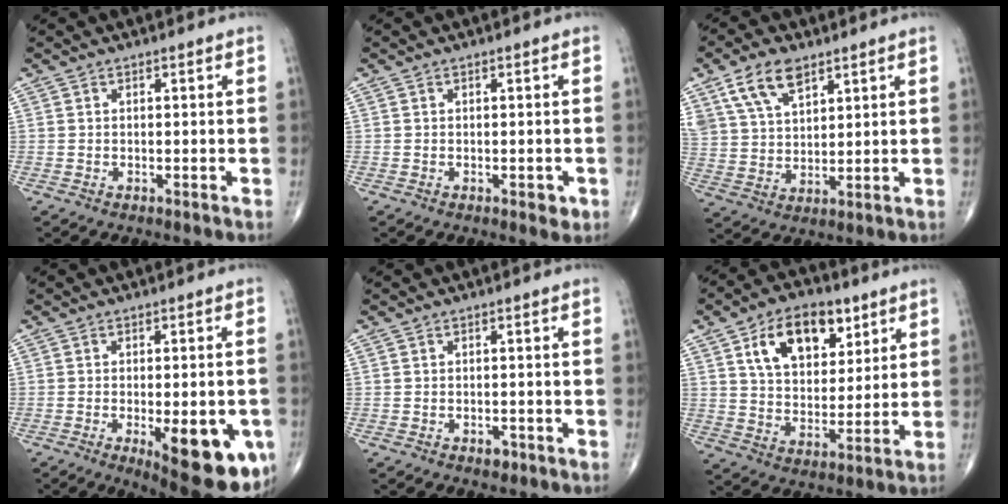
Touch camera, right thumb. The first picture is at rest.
{"total": 1.8, "force": [-0.6, 0.9, 1.4], "torque": [-0.010, -0.001, -0.007]}
{"total": 10.0, "force": [6.0, 5.3, 5.9], "torque": [-0.103, -0.017, 0.122]}
{"total": 16.9, "force": [-6.0, 6.4, 14.5], "torque": [-0.137, -0.002, -0.062]}
{"total": 1.6, "force": [-0.9, 1.0, 0.9], "torque": [-0.010, 0.001, -0.012]}
{"total": 15.0, "force": [6.9, 9.1, 9.8], "torque": [-0.119, -0.024, 0.122]}